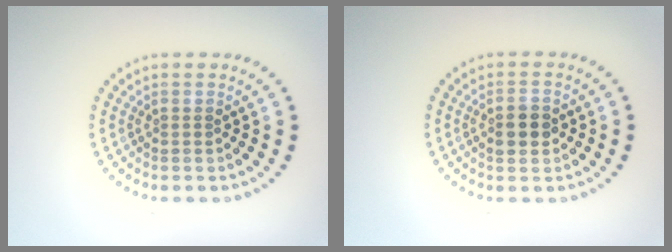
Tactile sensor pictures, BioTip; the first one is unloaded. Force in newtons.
{"total": 2.7, "press": 2.7, "slide": 0.1}